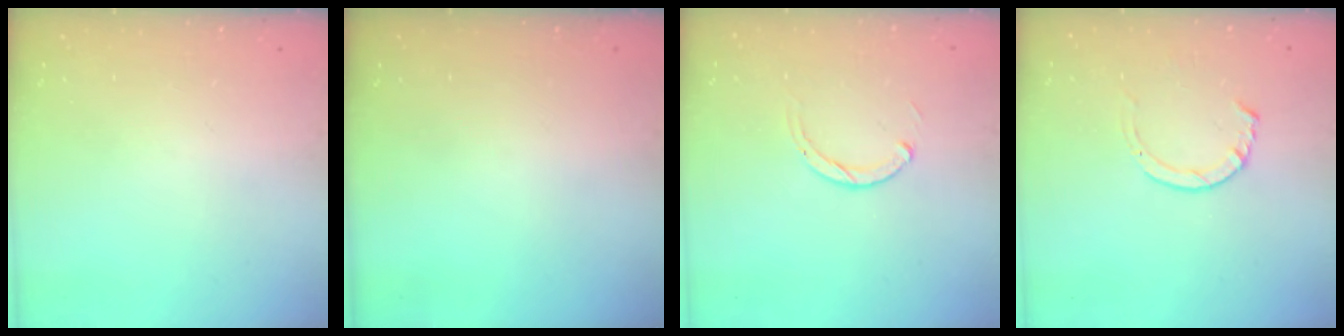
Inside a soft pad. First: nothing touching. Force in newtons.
{"total": 0.0}
{"total": 2.3, "press": 2.3, "slide": 0.3}
{"total": 3.5, "press": 3.5, "slide": 0.4}